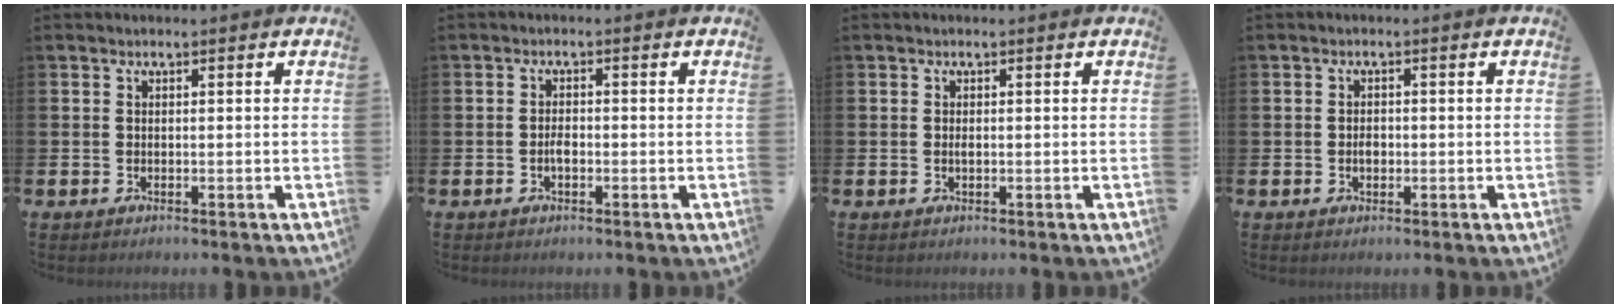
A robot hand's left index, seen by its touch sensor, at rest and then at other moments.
{"total": 1.6, "force": [-0.5, 0.8, 1.3], "torque": [-0.023, 0.001, -0.011]}
{"total": 0.5, "force": [0.0, 0.2, 0.5], "torque": [-0.009, -0.002, 0.000]}
{"total": 1.5, "force": [-0.3, 1.1, 1.1], "torque": [-0.011, 0.001, -0.009]}